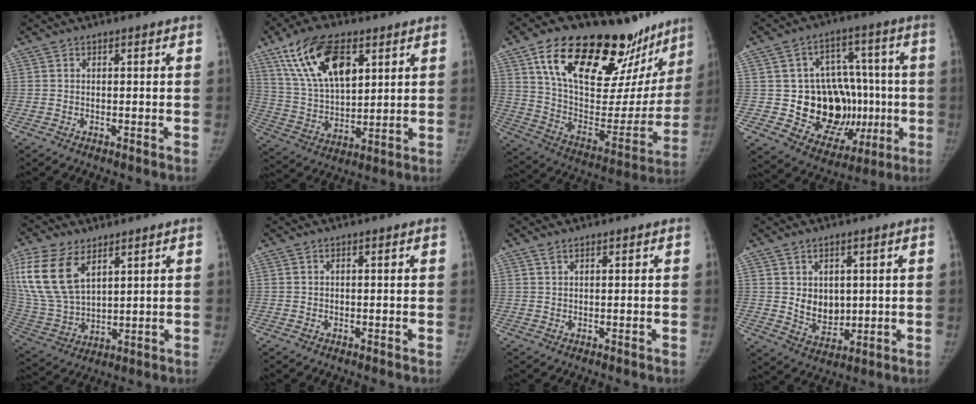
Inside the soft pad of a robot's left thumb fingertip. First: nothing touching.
{"total": 17.7, "force": [8.7, 8.8, 12.6], "torque": [-0.208, -0.025, 0.167]}
{"total": 34.7, "force": [21.7, 15.4, 22.3], "torque": [-0.309, -0.046, 0.344]}
{"total": 20.2, "force": [-2.7, 14.6, 13.7], "torque": [-0.132, 0.020, -0.015]}
{"total": 16.2, "force": [7.6, 9.3, 10.9], "torque": [-0.222, -0.021, 0.161]}
{"total": 0.0}
{"total": 1.1, "force": [0.9, 0.3, 0.6], "torque": [-0.012, 0.003, 0.019]}
{"total": 6.8, "force": [1.2, 5.1, 4.4], "torque": [-0.045, -0.020, 0.038]}